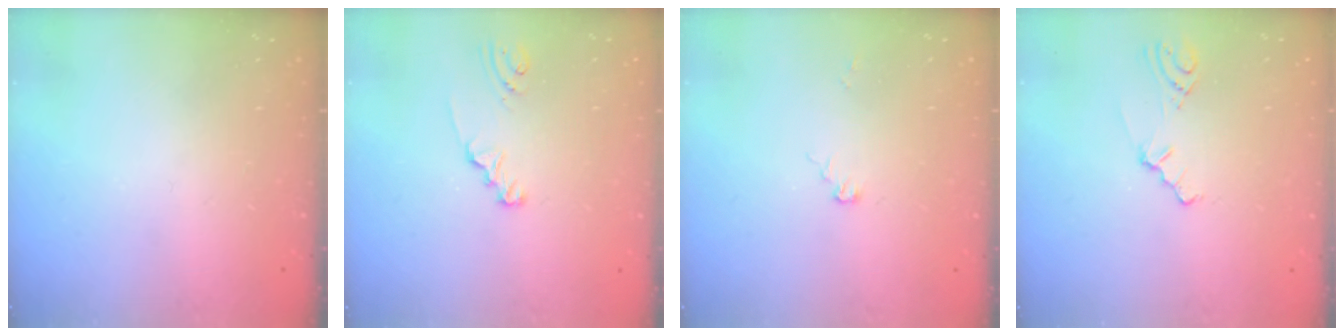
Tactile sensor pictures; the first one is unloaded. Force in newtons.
{"total": 1.9, "press": 1.9, "slide": 0.3}
{"total": 4.5, "press": 4.5, "slide": 0.5}
{"total": 2.1, "press": 2.0, "slide": 0.7}